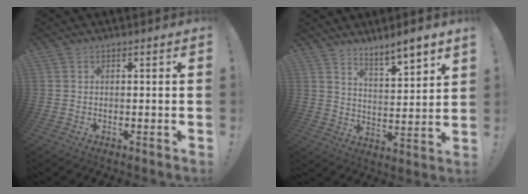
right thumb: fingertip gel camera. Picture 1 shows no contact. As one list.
[{"total": 7.2, "force": [6.5, 0.2, 3.1], "torque": [-0.049, -0.059, 0.112]}]